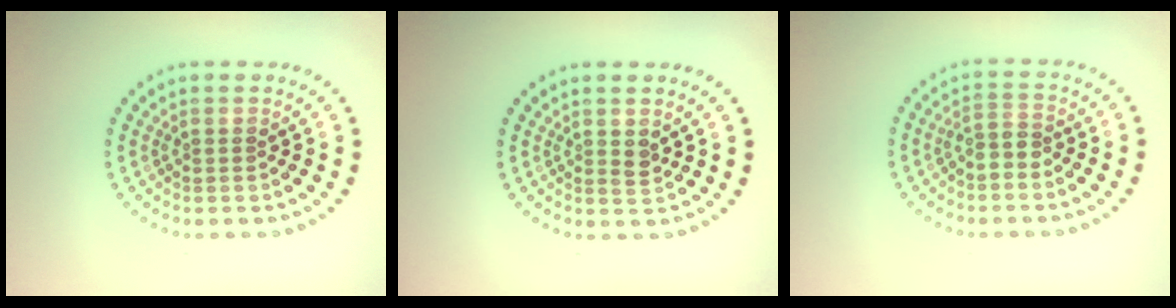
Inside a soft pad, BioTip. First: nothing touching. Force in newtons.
{"total": 1.0, "press": 1.0, "slide": 0.3}
{"total": 1.7, "press": 1.3, "slide": 1.1}